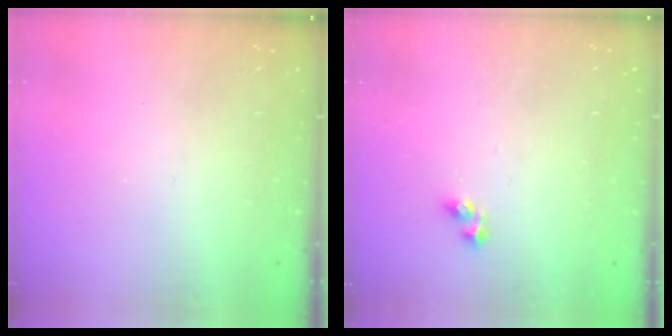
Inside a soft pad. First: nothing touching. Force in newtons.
{"total": 4.2, "press": 4.1, "slide": 0.2}